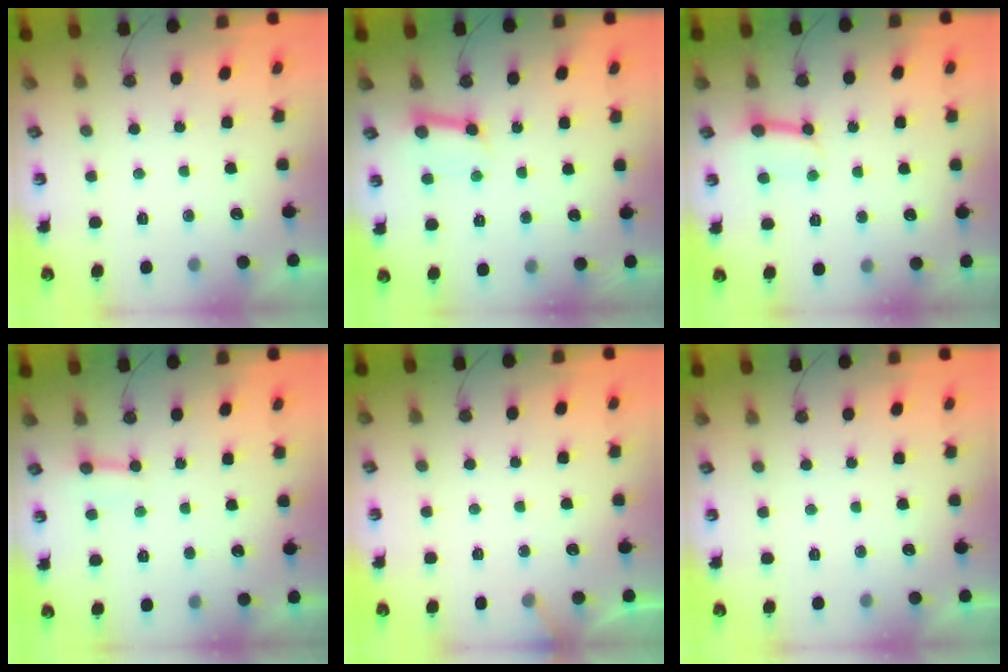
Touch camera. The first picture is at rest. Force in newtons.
{"total": 7.5, "press": 7.5, "slide": 0.9}
{"total": 6.9, "press": 6.8, "slide": 0.8}
{"total": 2.8, "press": 2.7, "slide": 0.5}
{"total": 3.7, "press": 3.7, "slide": 0.4}
{"total": 0.0}